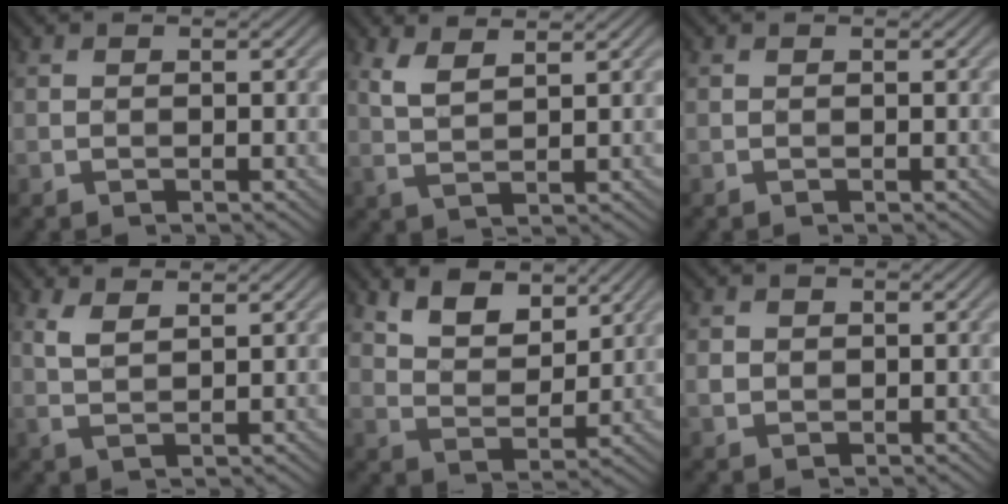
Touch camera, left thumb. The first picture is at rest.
{"total": 3.8, "force": [2.6, 0.8, 2.7], "torque": [-0.073, 0.004, 0.058]}
{"total": 0.0}
{"total": 3.2, "force": [2.1, 0.7, 2.3], "torque": [-0.064, 0.004, 0.048]}
{"total": 6.9, "force": [4.7, 3.3, 3.8], "torque": [-0.082, -0.004, 0.088]}
{"total": 1.5, "force": [0.2, 1.4, 0.4], "torque": [-0.017, -0.004, 0.004]}